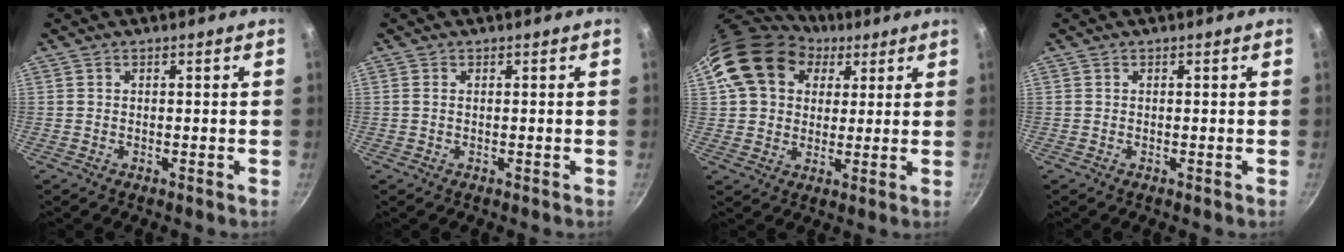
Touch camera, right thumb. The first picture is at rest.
{"total": 0.5, "force": [0.1, 0.3, 0.4], "torque": [-0.010, 0.001, 0.001]}
{"total": 16.2, "force": [7.1, 12.1, 8.0], "torque": [-0.126, 0.003, 0.119]}
{"total": 0.0}